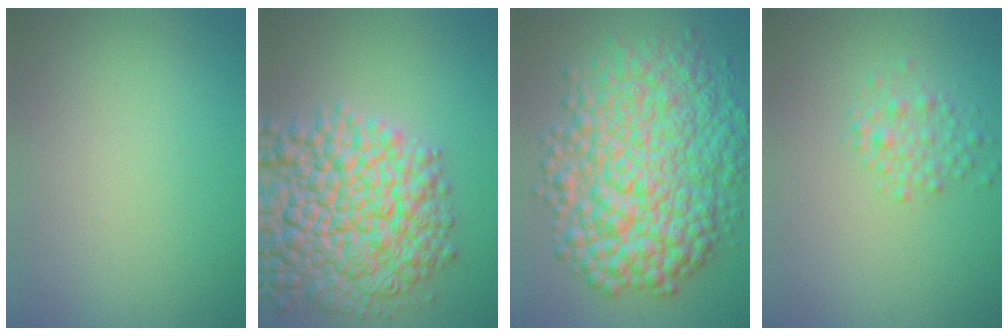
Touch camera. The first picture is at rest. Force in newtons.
{"total": 12.1, "press": 12.1, "slide": 0.5}
{"total": 11.8, "press": 11.8, "slide": 0.1}
{"total": 2.1, "press": 2.1, "slide": 0.1}